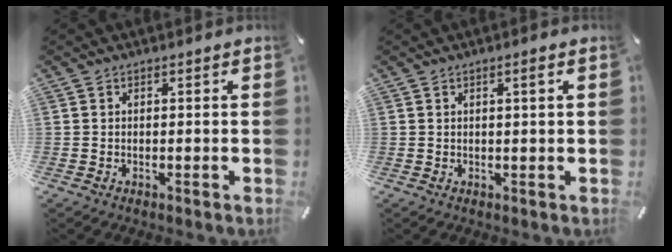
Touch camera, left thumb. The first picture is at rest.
{"total": 1.5, "force": [0.6, 0.0, 1.4], "torque": [-0.027, 0.001, 0.009]}